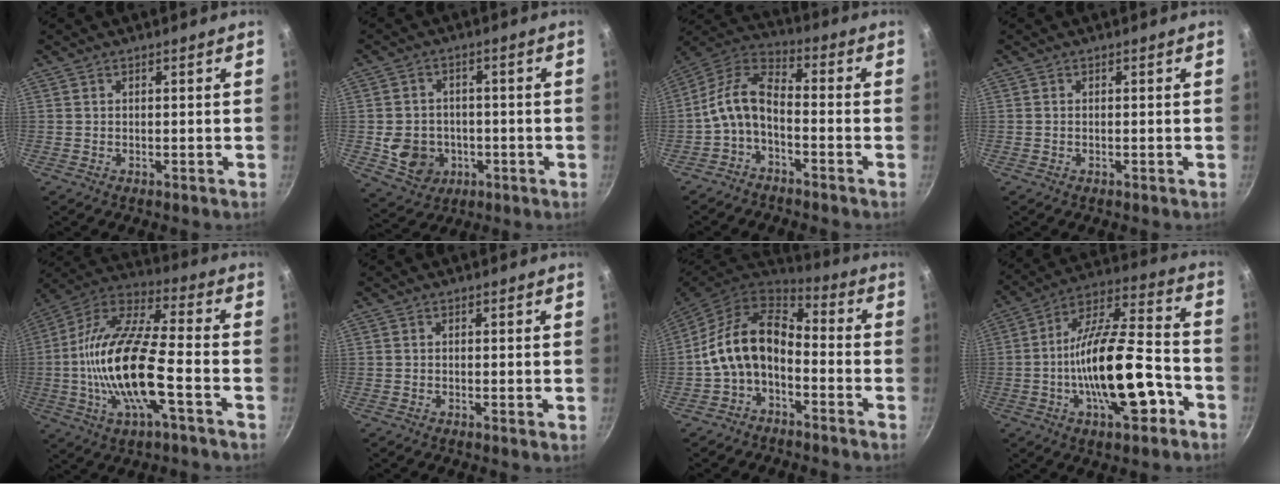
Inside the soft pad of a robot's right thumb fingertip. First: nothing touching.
{"total": 9.1, "force": [-1.8, 7.8, 4.4], "torque": [-0.058, 0.016, -0.019]}
{"total": 9.7, "force": [-3.4, 4.9, 7.7], "torque": [-0.161, 0.053, -0.078]}
{"total": 0.0}
{"total": 20.5, "force": [-4.3, 6.9, 18.8], "torque": [-0.366, 0.033, -0.098]}
{"total": 0.6, "force": [0.0, 0.1, 0.6], "torque": [-0.008, -0.004, -0.003]}
{"total": 13.0, "force": [-3.1, 8.3, 9.5], "torque": [-0.166, 0.051, -0.068]}
{"total": 20.9, "force": [-6.5, 8.0, 18.2], "torque": [-0.286, 0.048, -0.115]}